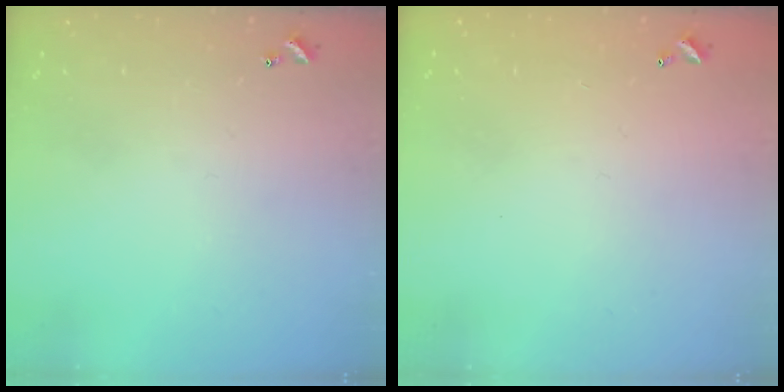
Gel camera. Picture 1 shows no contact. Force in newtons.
{"total": 2.9, "press": 2.9, "slide": 0.1}